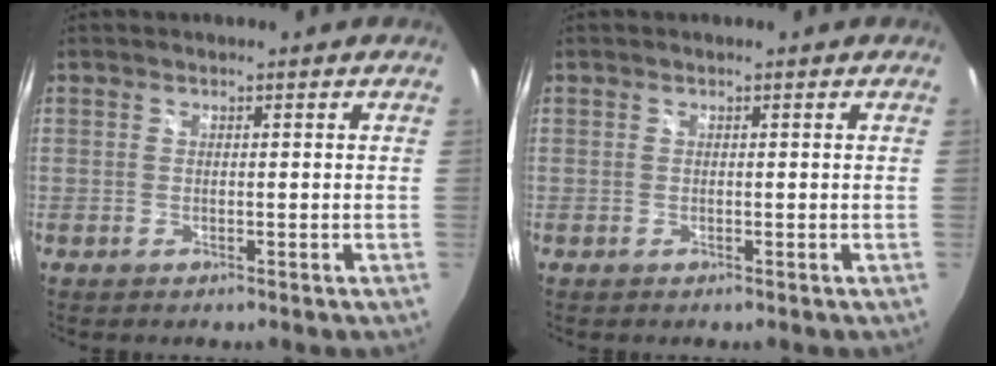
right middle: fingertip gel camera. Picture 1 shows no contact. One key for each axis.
{"total": 0.0}